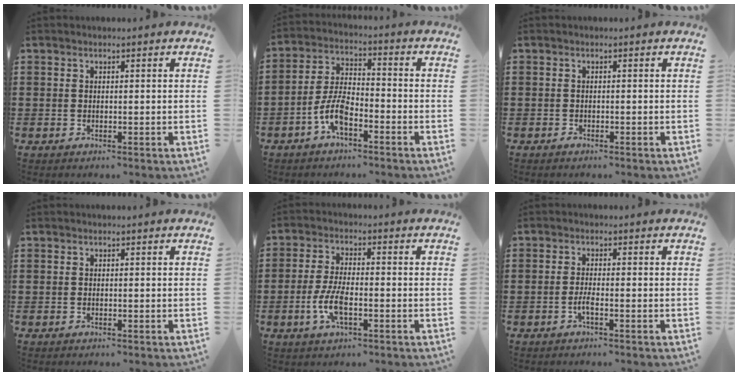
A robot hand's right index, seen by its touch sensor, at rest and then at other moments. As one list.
[{"total": 6.8, "force": [-3.5, 2.8, 5.1], "torque": [-0.128, -0.001, -0.074]}, {"total": 0.6, "force": [-0.6, 0.2, 0.2], "torque": [-0.005, -0.001, -0.011]}, {"total": 0.0}, {"total": 6.3, "force": [-2.2, 2.4, 5.4], "torque": [-0.123, -0.005, -0.045]}, {"total": 2.1, "force": [-1.1, 0.2, 1.7], "torque": [-0.040, -0.003, -0.022]}]